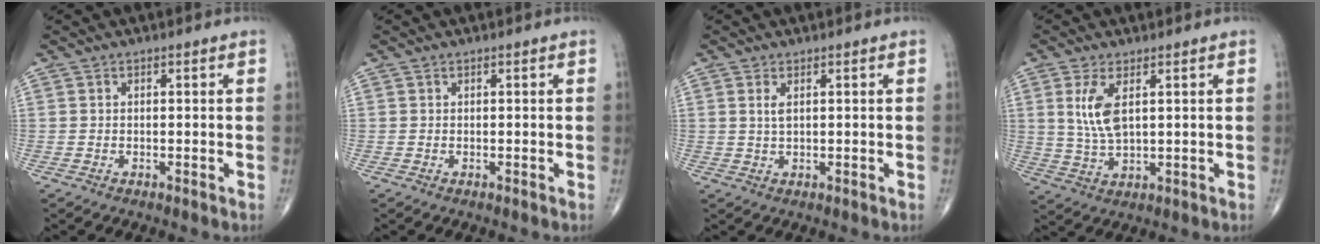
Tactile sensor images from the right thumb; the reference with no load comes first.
{"total": 0.0}
{"total": 1.9, "force": [0.7, 0.7, 1.6], "torque": [-0.037, -0.002, 0.018]}
{"total": 6.8, "force": [2.0, 2.8, 5.8], "torque": [-0.127, -0.009, 0.050]}